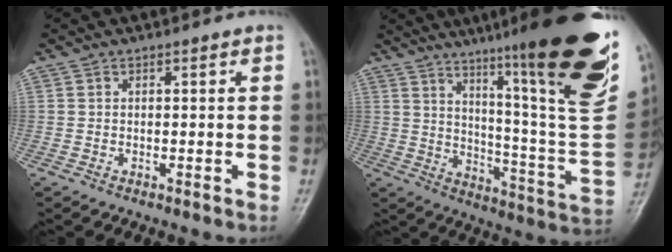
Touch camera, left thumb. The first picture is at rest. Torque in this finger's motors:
{"motor_torque": [1.60, -0.10, 1.68, -1.09, 0.56]}